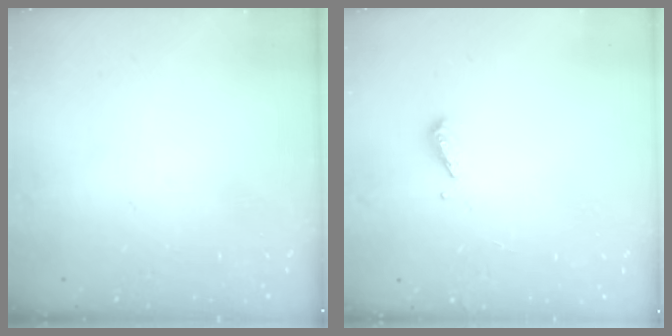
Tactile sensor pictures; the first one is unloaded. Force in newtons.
{"total": 4.0, "press": 3.9, "slide": 0.3}